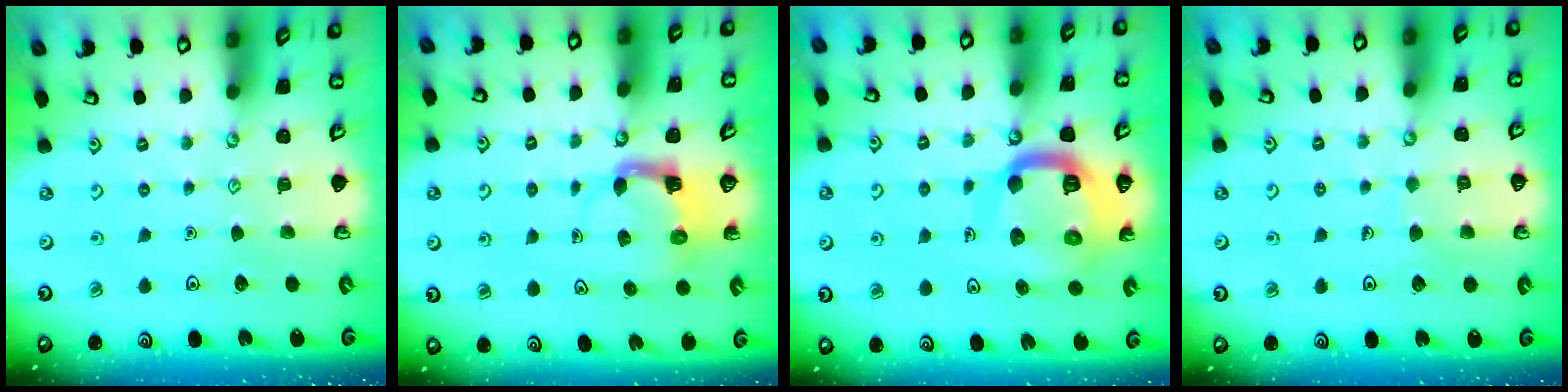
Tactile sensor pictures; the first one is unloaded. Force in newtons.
{"total": 3.9, "press": 3.8, "slide": 0.7}
{"total": 15.4, "press": 15.3, "slide": 1.9}
{"total": 5.9, "press": 5.9, "slide": 0.5}